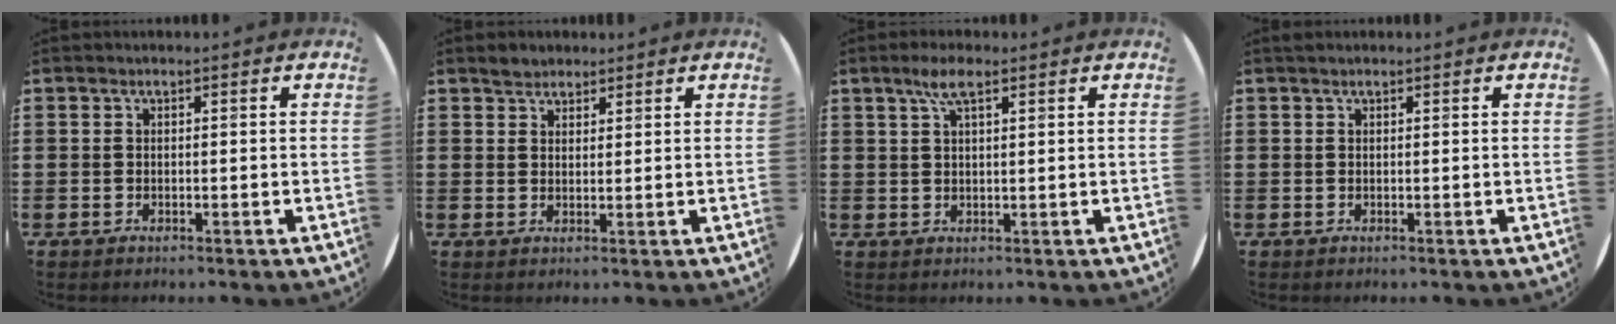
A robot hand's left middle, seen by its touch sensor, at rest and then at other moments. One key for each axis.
{"total": 2.2, "fx": 2.0, "fy": 0.9, "fz": -0.1, "tx": 0.008, "ty": 0.003, "tz": 0.038}
{"total": 3.9, "fx": 2.3, "fy": 1.0, "fz": 3.0, "tx": -0.062, "ty": 0.010, "tz": 0.037}
{"total": 0.0}